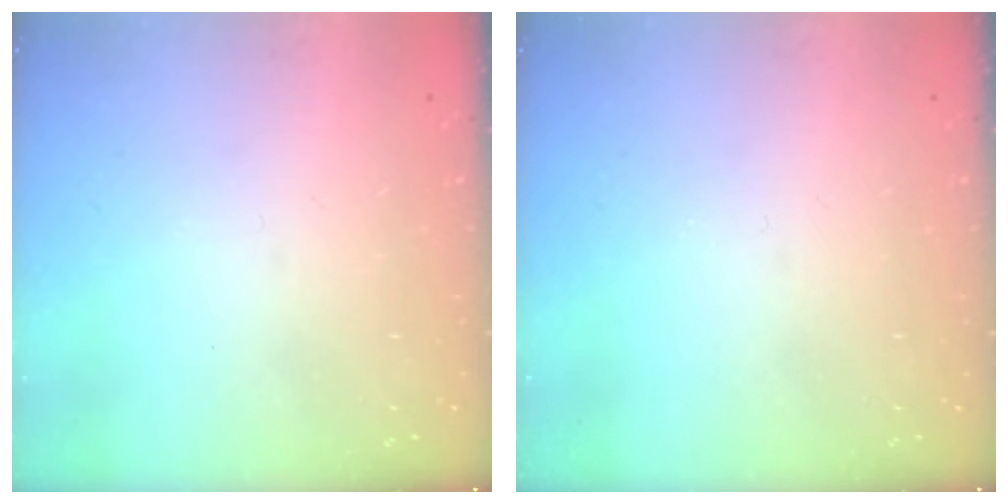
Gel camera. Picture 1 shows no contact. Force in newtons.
{"total": 0.0}